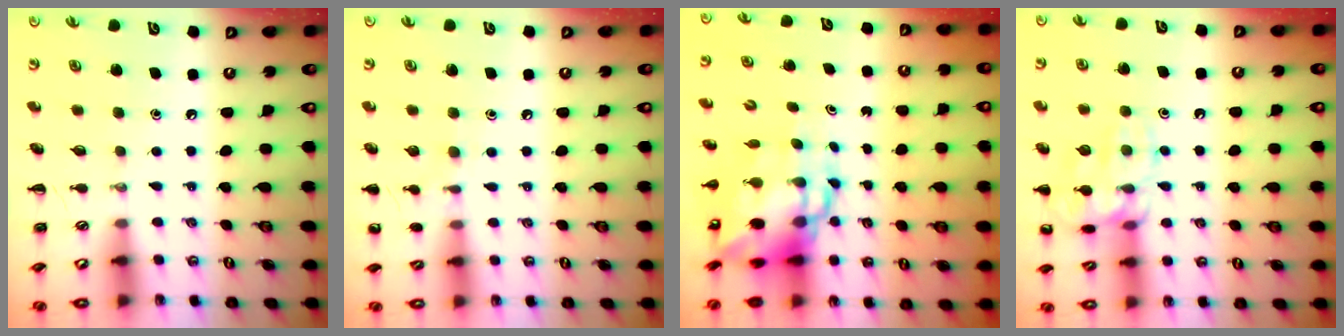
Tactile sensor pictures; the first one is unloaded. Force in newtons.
{"total": 6.3, "press": 6.1, "slide": 1.8}
{"total": 10.2, "press": 9.8, "slide": 2.7}
{"total": 14.7, "press": 14.7, "slide": 0.4}